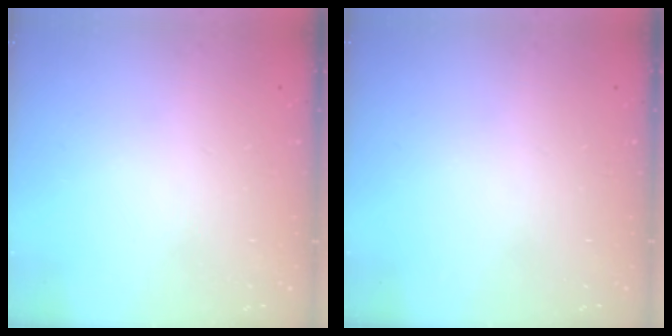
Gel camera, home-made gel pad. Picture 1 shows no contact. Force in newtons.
{"total": 0.0}